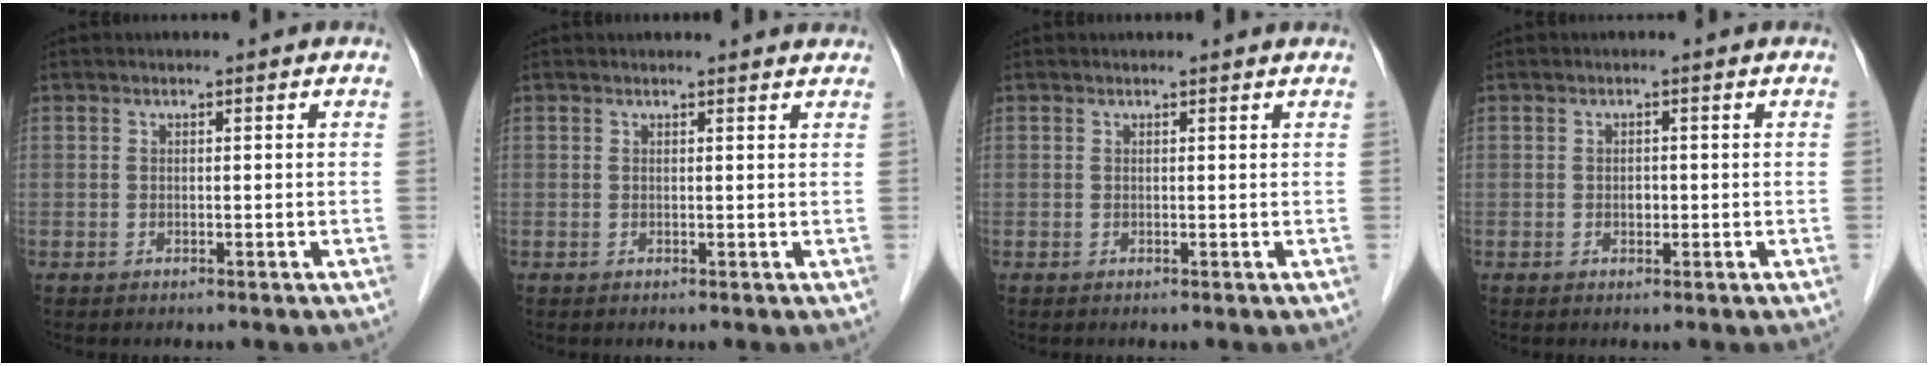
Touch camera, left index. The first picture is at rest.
{"total": 2.8, "force": [2.8, 0.4, 0.3], "torque": [-0.010, 0.002, 0.021]}
{"total": 1.3, "force": [1.3, 0.0, 0.1], "torque": [-0.012, 0.003, 0.010]}
{"total": 1.0, "force": [-0.2, 0.7, 0.7], "torque": [-0.013, 0.001, -0.002]}